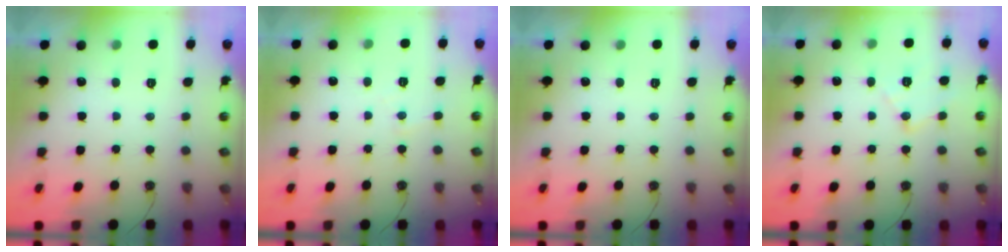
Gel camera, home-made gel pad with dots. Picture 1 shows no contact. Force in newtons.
{"total": 3.0, "press": 2.9, "slide": 0.6}
{"total": 0.0}
{"total": 9.6, "press": 9.6, "slide": 0.6}